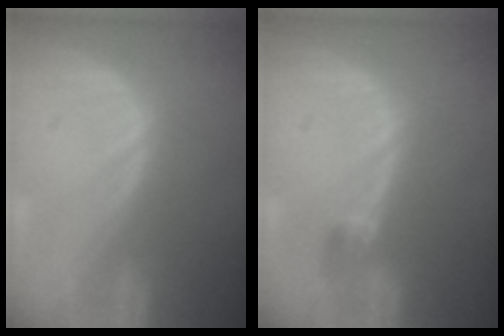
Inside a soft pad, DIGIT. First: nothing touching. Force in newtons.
{"total": 2.7, "press": 2.7, "slide": 0.3}